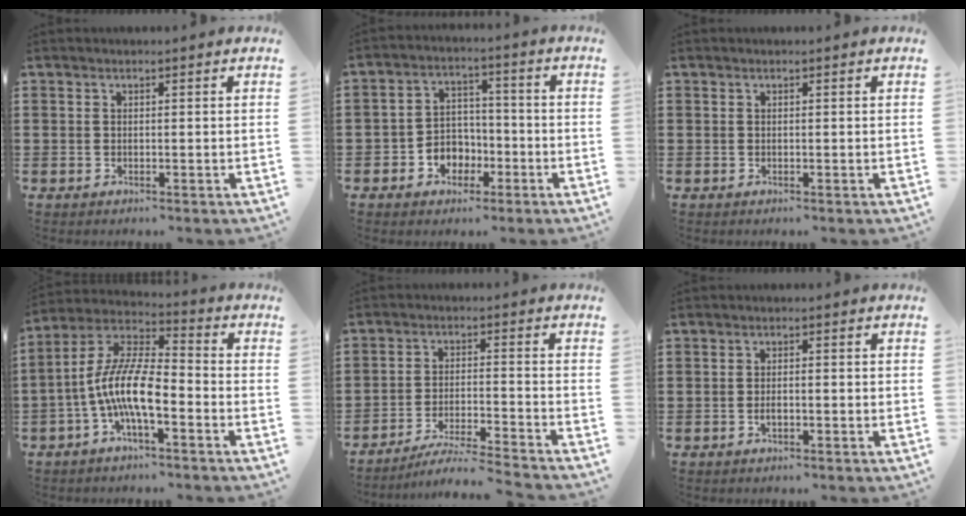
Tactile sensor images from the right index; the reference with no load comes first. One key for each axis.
{"total": 4.7, "fx": -2.1, "fy": 4.0, "fz": 1.3, "tx": -0.033, "ty": 0.013, "tz": -0.042}
{"total": 0.0}
{"total": 11.1, "fx": -3.8, "fy": 3.7, "fz": 9.7, "tx": -0.219, "ty": -0.016, "tz": -0.077}
{"total": 4.9, "fx": -4.7, "fy": -0.5, "fz": 1.6, "tx": -0.036, "ty": -0.014, "tz": -0.093}
{"total": 1.7, "fx": -0.9, "fy": 0.5, "fz": 1.4, "tx": -0.027, "ty": -0.001, "tz": -0.015}